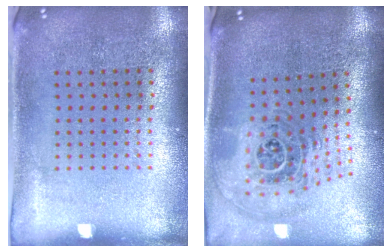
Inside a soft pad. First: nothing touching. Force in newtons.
{"total": 1.8, "press": 1.5, "slide": 1.1}